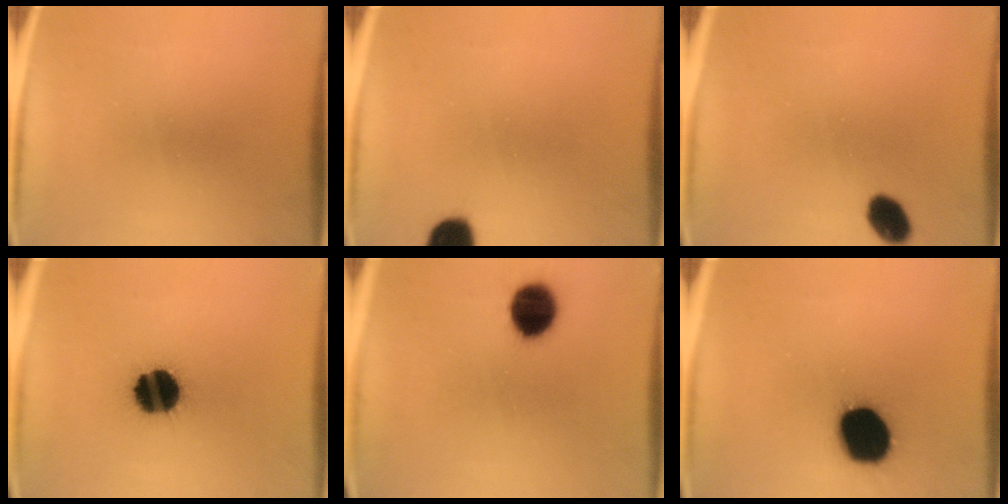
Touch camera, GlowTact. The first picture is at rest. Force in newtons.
{"total": 6.4}
{"total": 5.4}
{"total": 15.1}
{"total": 9.3}
{"total": 18.7}